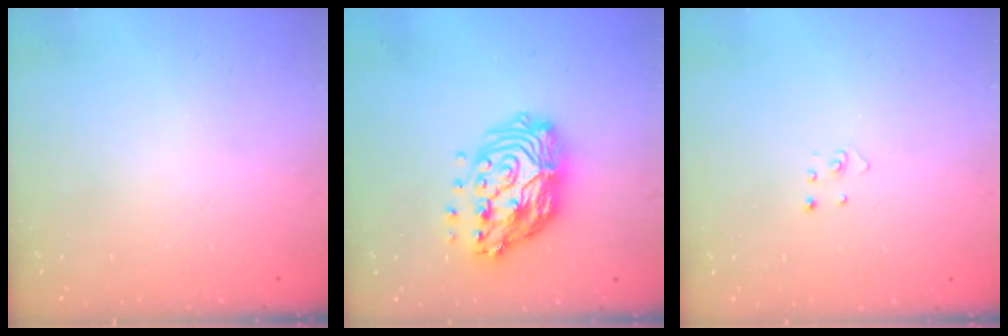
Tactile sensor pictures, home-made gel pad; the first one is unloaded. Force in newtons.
{"total": 17.1, "press": 17.0, "slide": 1.6}
{"total": 2.2, "press": 2.2, "slide": 0.2}